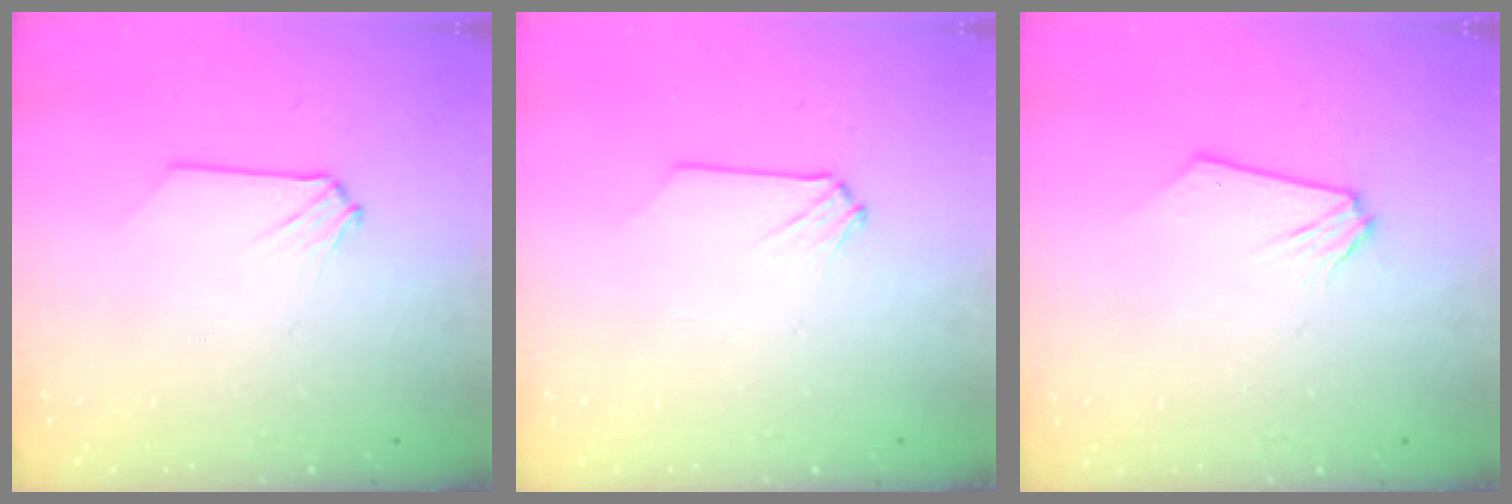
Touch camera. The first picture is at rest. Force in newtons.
{"total": 0.0}
{"total": 0.0}